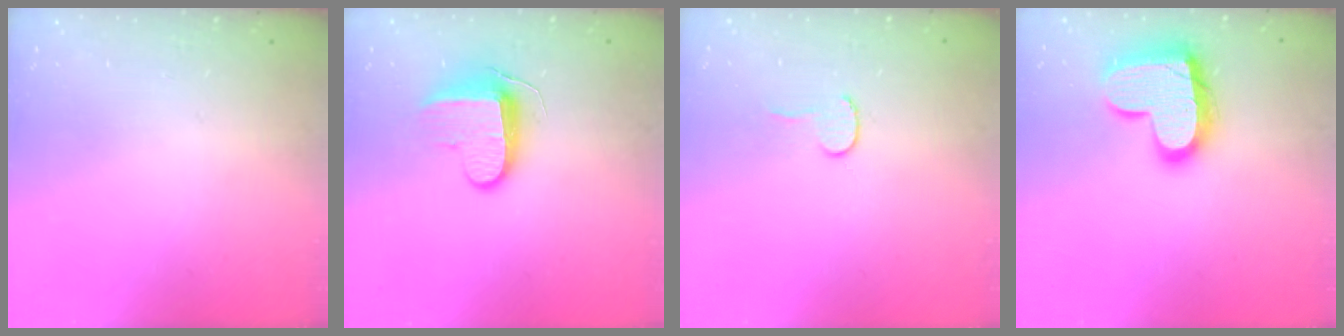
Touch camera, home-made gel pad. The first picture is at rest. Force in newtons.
{"total": 10.5, "press": 10.4, "slide": 1.2}
{"total": 4.1, "press": 4.1, "slide": 0.4}
{"total": 18.3, "press": 18.3, "slide": 1.2}